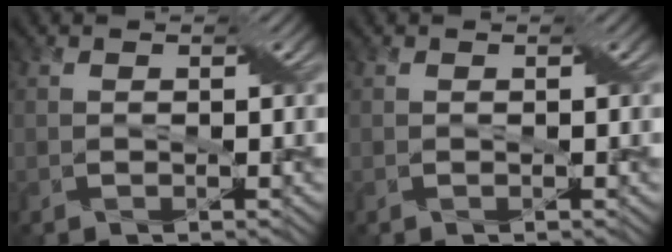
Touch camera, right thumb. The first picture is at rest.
{"total": 0.0}